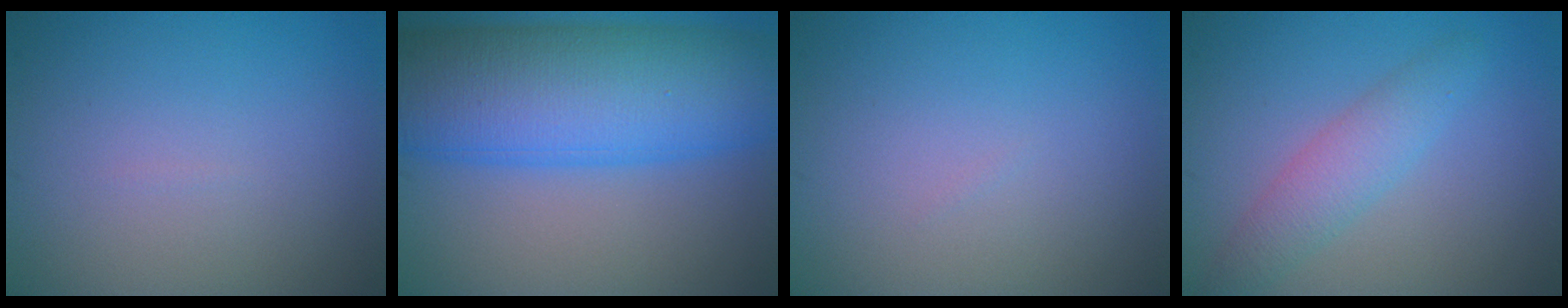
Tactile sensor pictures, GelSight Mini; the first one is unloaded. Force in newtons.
{"total": 13.3, "press": 13.3, "slide": 0.5}
{"total": 0.0}
{"total": 2.9, "press": 2.9, "slide": 0.1}